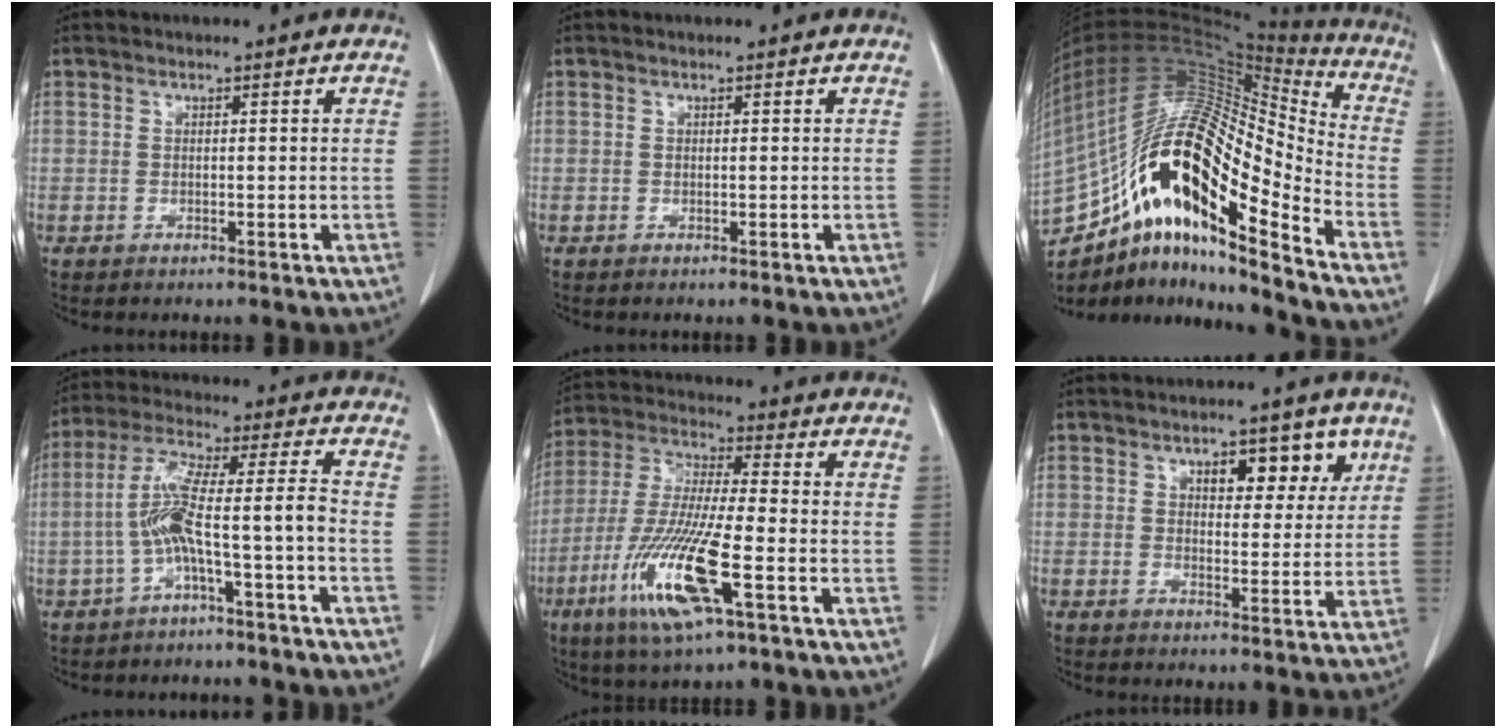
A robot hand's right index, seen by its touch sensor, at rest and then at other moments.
{"total": 0.0}
{"total": 30.0, "force": [-16.1, 6.8, 24.4], "torque": [-0.470, 0.004, -0.282]}
{"total": 8.9, "force": [-3.1, -0.2, 8.3], "torque": [-0.167, 0.029, -0.057]}
{"total": 14.9, "force": [-6.0, 1.1, 13.6], "torque": [-0.287, -0.027, -0.114]}
{"total": 6.2, "force": [3.3, 3.2, 4.1], "torque": [-0.042, 0.007, 0.042]}